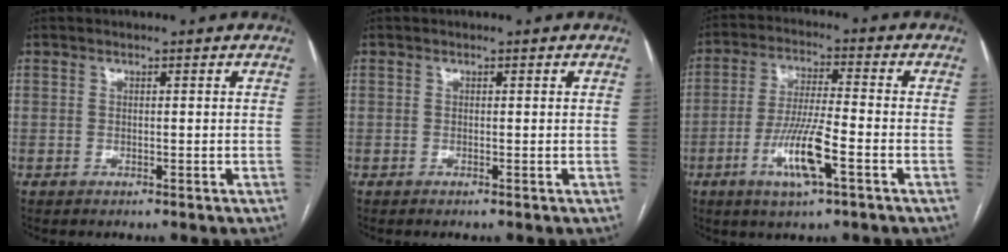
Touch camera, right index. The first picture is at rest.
{"total": 0.0}
{"total": 9.6, "force": [-3.9, 0.9, 8.7], "torque": [-0.171, -0.008, -0.071]}